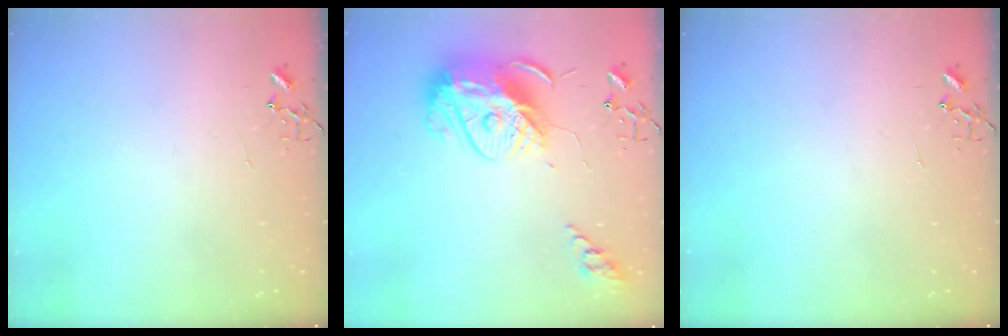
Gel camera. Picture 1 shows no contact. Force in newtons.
{"total": 16.5, "press": 16.4, "slide": 1.3}
{"total": 0.0}